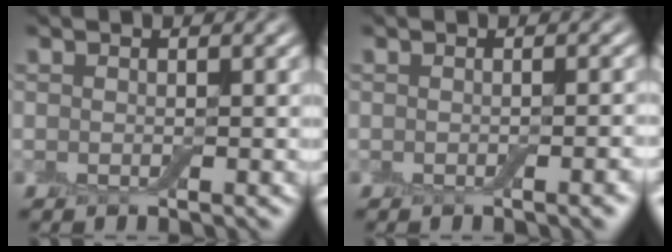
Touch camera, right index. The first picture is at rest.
{"total": 2.0, "force": [-0.8, 0.4, 1.8], "torque": [-0.016, 0.001, -0.009]}